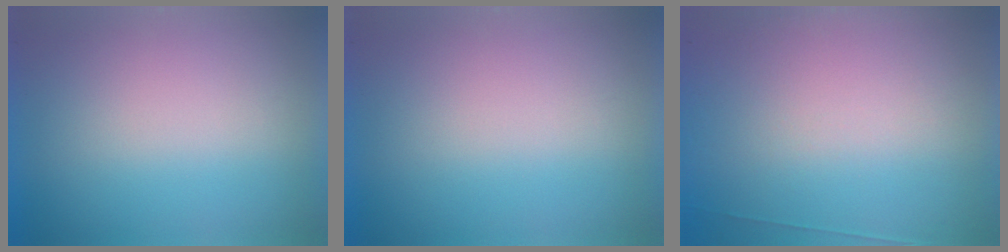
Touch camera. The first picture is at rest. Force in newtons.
{"total": 0.0}
{"total": 7.5}